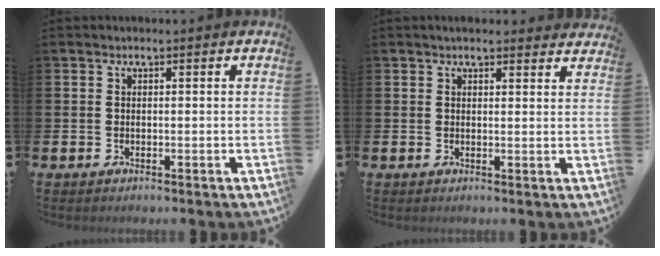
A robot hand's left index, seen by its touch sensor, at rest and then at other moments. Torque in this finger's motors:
{"motor_torque": [0.53, -0.58, 0.08, -0.01]}